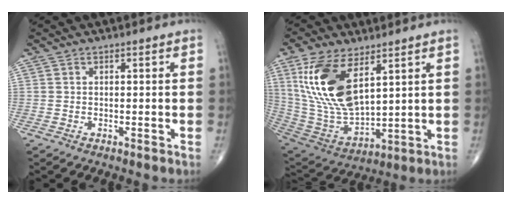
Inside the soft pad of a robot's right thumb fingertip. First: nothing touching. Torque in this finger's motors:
{"motor_torque": [-0.98, 1.78, 1.76, 1.01, 0.56]}